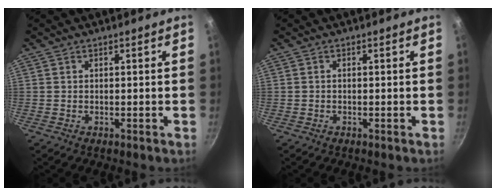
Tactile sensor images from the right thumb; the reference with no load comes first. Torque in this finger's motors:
{"motor_torque": [-0.58, -0.11, -0.52, 0.19, 0.02]}